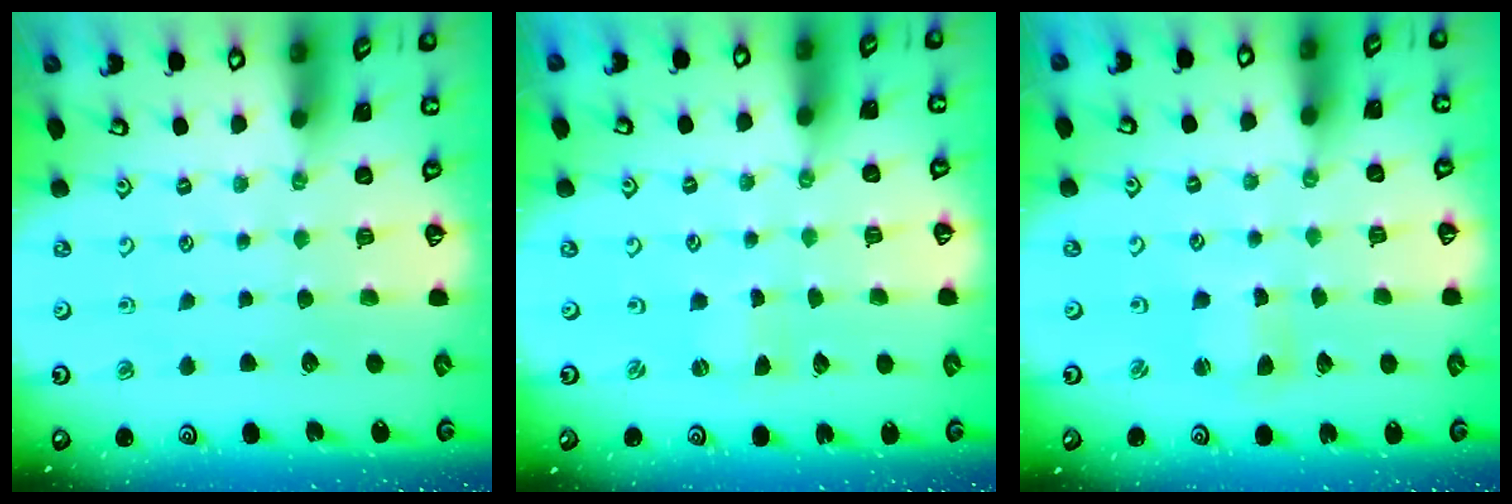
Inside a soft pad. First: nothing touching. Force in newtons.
{"total": 0.0}
{"total": 2.5, "press": 2.5, "slide": 0.3}